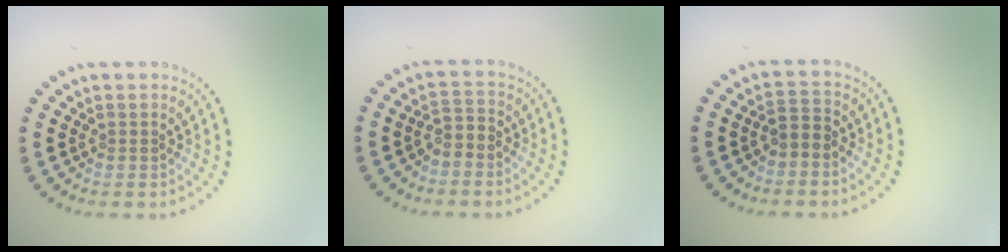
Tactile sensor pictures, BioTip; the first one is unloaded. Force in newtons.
{"total": 2.0, "press": 1.4, "slide": 1.3}
{"total": 1.6, "press": 1.3, "slide": 0.9}